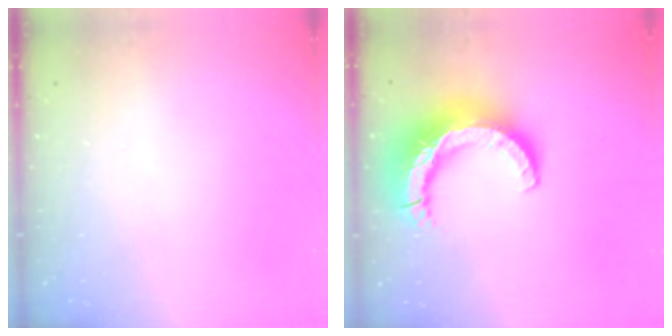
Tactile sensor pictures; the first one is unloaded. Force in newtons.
{"total": 16.1, "press": 16.0, "slide": 1.5}